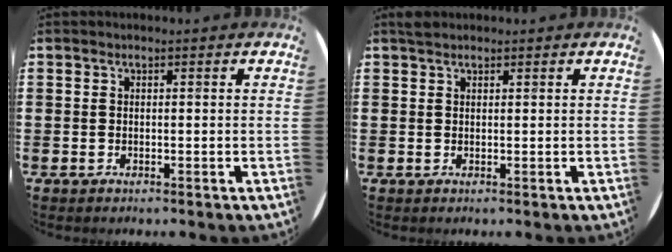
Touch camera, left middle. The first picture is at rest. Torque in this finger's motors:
{"motor_torque": [0.54, -0.50, 0.00, -0.01]}